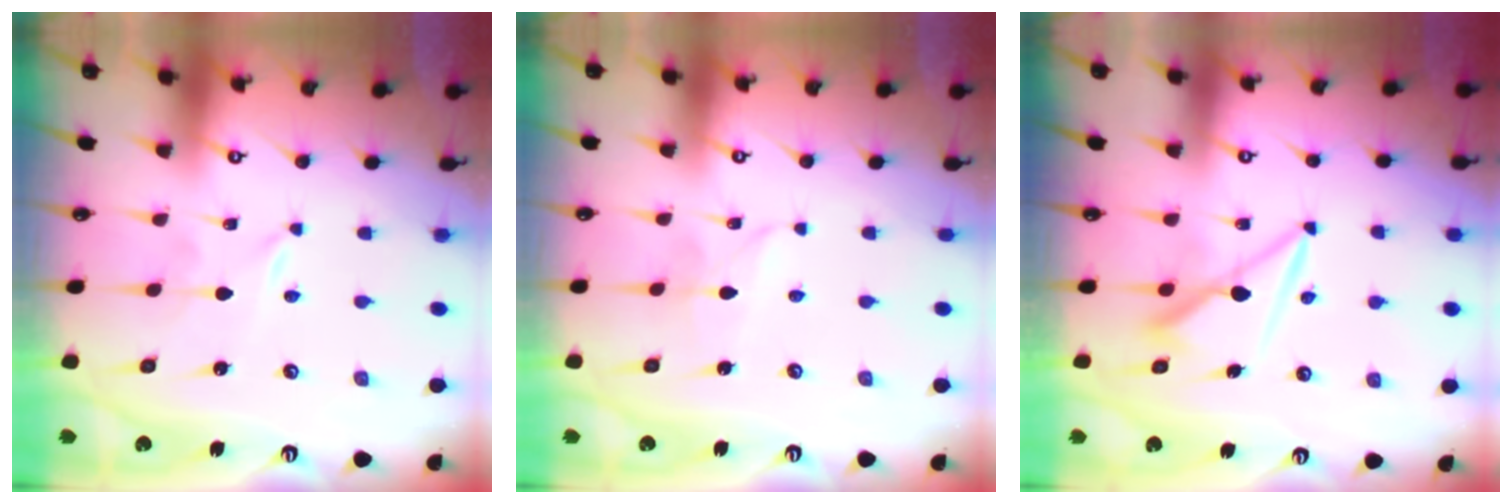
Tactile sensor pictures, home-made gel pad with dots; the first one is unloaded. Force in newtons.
{"total": 2.4, "press": 2.4, "slide": 0.2}
{"total": 7.5, "press": 7.5, "slide": 0.6}